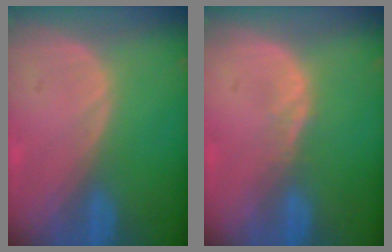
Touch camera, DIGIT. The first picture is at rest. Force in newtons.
{"total": 1.1, "press": 1.1, "slide": 0.1}